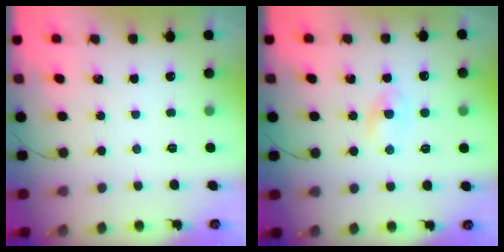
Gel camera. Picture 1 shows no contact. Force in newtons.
{"total": 2.2, "press": 2.0, "slide": 0.9}